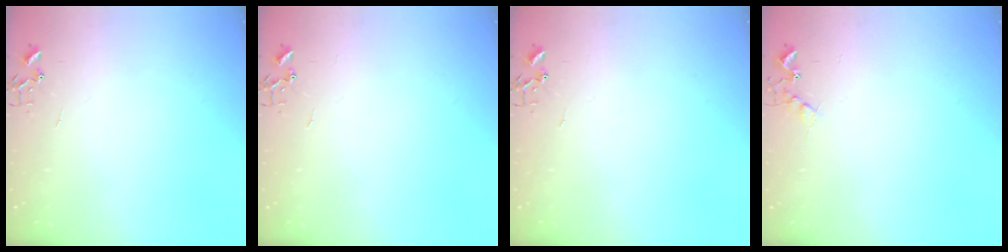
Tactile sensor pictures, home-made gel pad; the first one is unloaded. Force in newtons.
{"total": 0.0}
{"total": 0.0}
{"total": 4.8, "press": 4.7, "slide": 0.8}